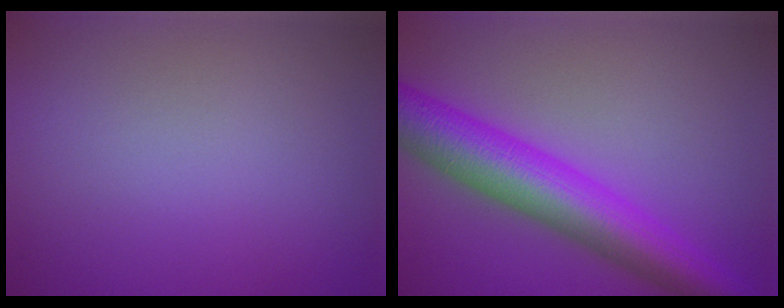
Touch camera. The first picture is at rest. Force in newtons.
{"total": 8.4, "press": 8.4, "slide": 0.2}